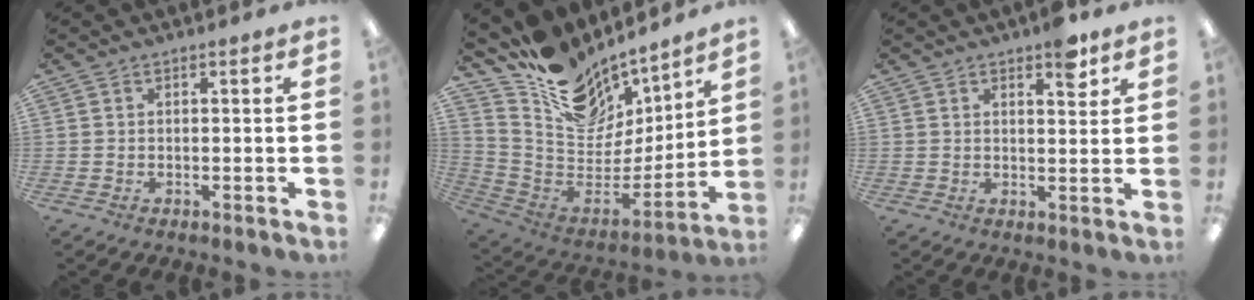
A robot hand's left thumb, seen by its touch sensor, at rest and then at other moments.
{"total": 15.1, "force": [11.7, 8.3, 4.9], "torque": [-0.106, -0.108, 0.214]}
{"total": 5.8, "force": [3.9, 2.1, 3.7], "torque": [-0.033, -0.022, 0.061]}